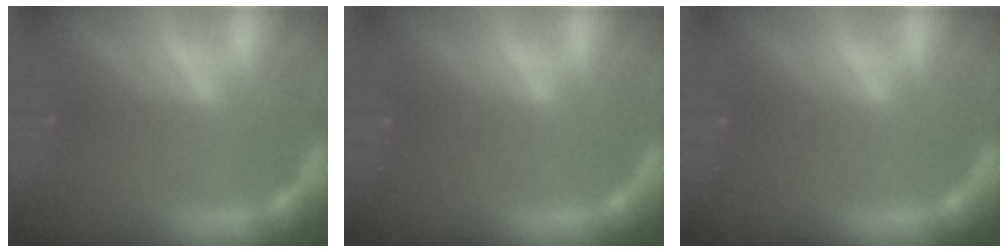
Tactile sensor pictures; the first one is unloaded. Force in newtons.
{"total": 0.0}
{"total": 0.0}